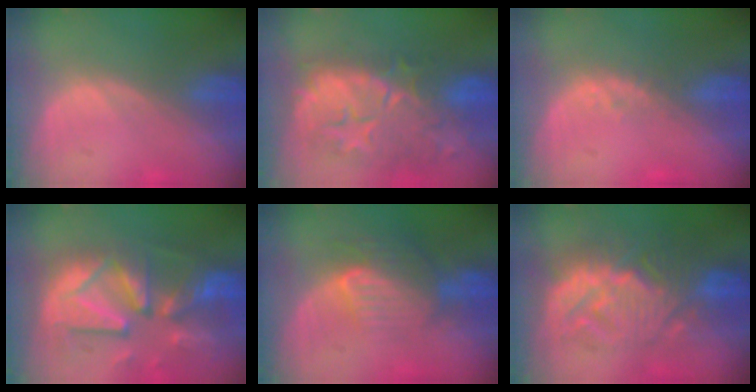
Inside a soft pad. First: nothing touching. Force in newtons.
{"total": 12.4, "press": 11.2, "slide": 5.3}
{"total": 1.8, "press": 1.5, "slide": 1.0}
{"total": 13.3, "press": 11.4, "slide": 6.7}
{"total": 7.6, "press": 7.2, "slide": 2.2}
{"total": 10.2, "press": 10.2, "slide": 0.5}